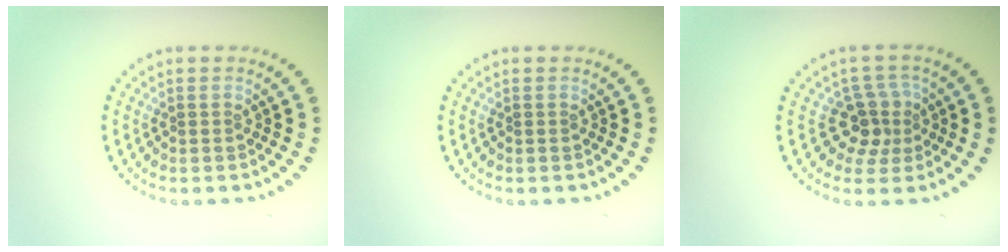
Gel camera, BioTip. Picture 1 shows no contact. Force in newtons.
{"total": 0.0}
{"total": 2.9, "press": 2.4, "slide": 1.6}